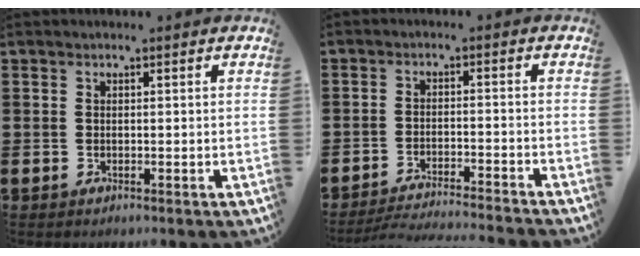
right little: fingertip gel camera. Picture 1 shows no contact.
{"total": 3.0, "force": [-2.9, -0.3, 0.6], "torque": [-0.010, -0.002, -0.059]}